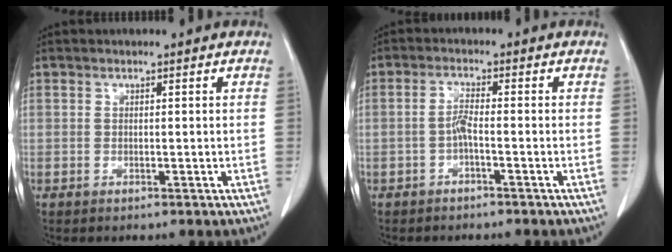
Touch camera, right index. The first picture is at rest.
{"total": 2.3, "force": [-0.9, 0.1, 2.1], "torque": [-0.041, 0.002, -0.021]}